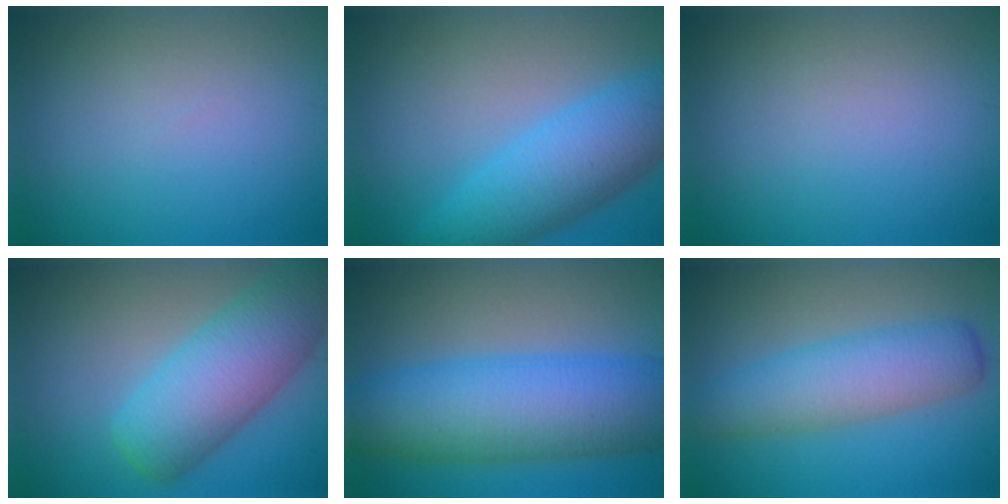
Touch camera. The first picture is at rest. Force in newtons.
{"total": 7.4, "press": 7.4, "slide": 0.2}
{"total": 0.0}
{"total": 7.9, "press": 7.9, "slide": 0.3}
{"total": 11.5, "press": 11.5, "slide": 0.2}
{"total": 5.8, "press": 5.8, "slide": 0.2}